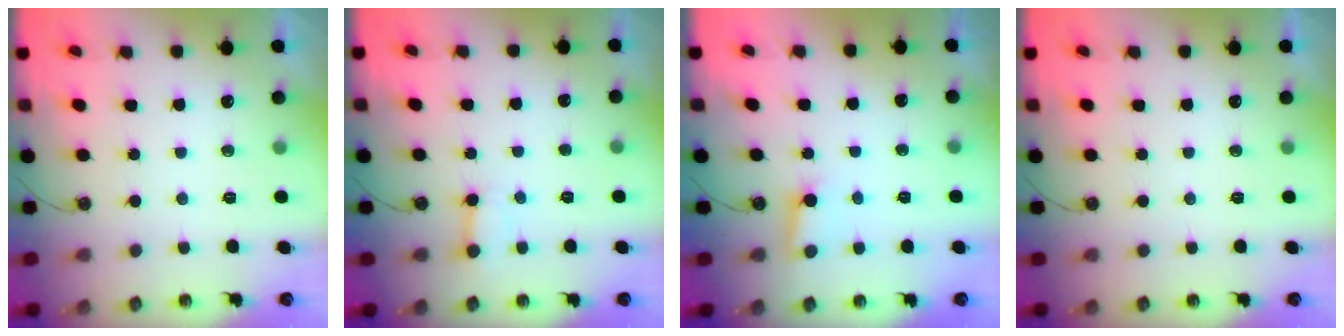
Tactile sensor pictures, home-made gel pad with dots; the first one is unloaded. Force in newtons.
{"total": 3.7, "press": 3.6, "slide": 0.5}
{"total": 3.0, "press": 2.9, "slide": 0.3}
{"total": 0.0}